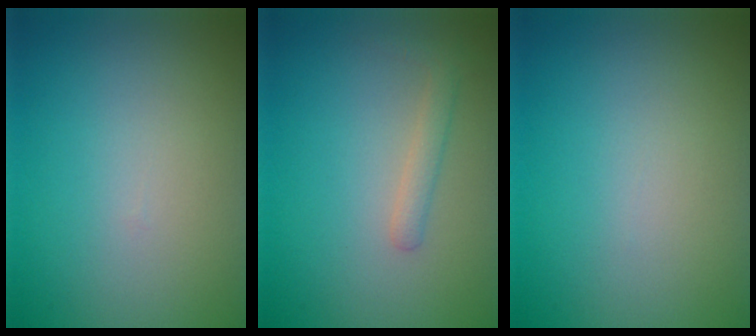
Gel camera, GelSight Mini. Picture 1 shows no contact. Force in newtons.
{"total": 1.6, "press": 1.6, "slide": 0.1}
{"total": 0.0}